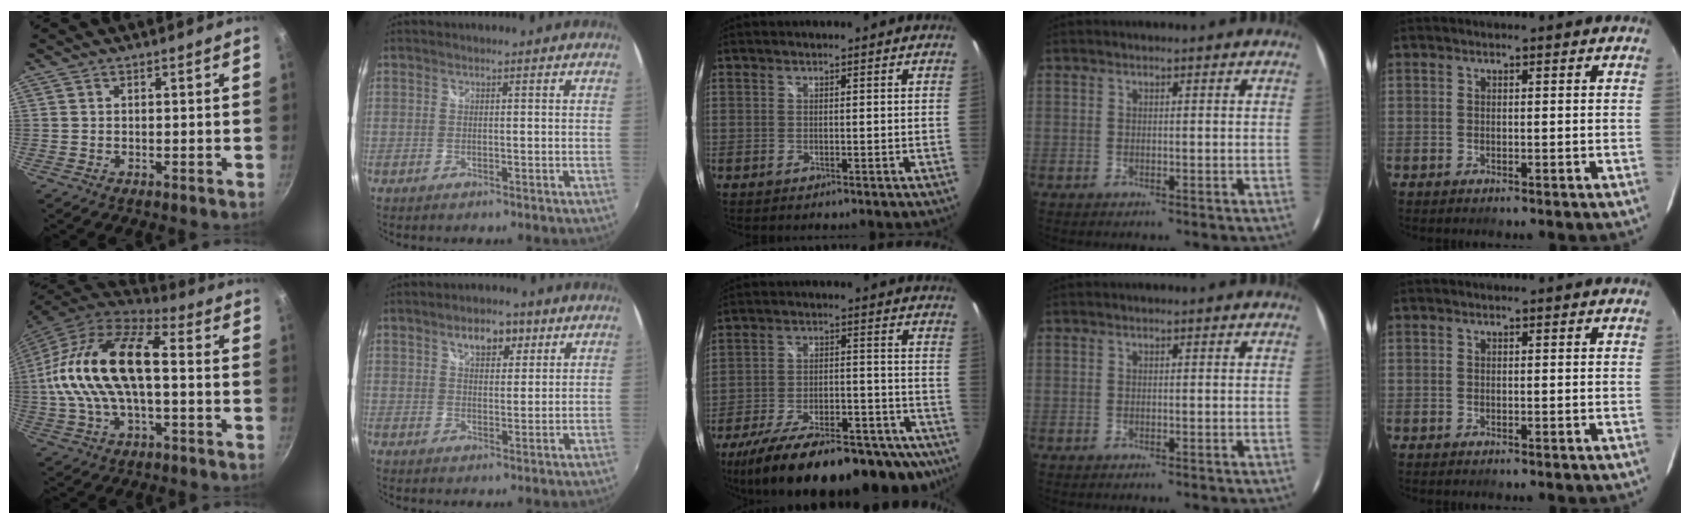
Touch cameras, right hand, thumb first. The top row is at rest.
{"thumb": {"total": 21.0, "force": [0.1, 10.3, 18.3], "torque": [-0.338, 0.036, -0.011]}, "index": {"total": 5.9, "force": [3.2, 3.4, 3.6], "torque": [-0.055, 0.014, 0.052]}, "middle": {"total": 29.4, "force": [-23.1, 10.1, 15.1], "torque": [-0.258, -0.023, -0.312]}}